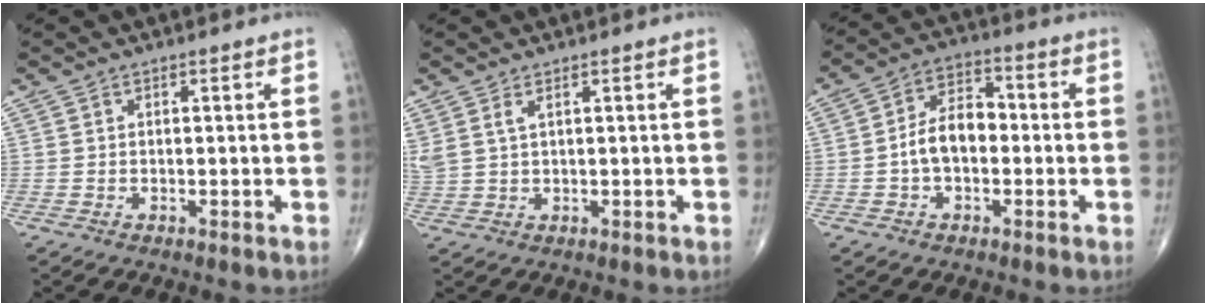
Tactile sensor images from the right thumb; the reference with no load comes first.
{"total": 3.2, "force": [1.7, 1.1, 2.5], "torque": [-0.066, 0.006, 0.044]}
{"total": 8.4, "force": [-1.1, 5.3, 6.5], "torque": [-0.099, 0.033, -0.030]}